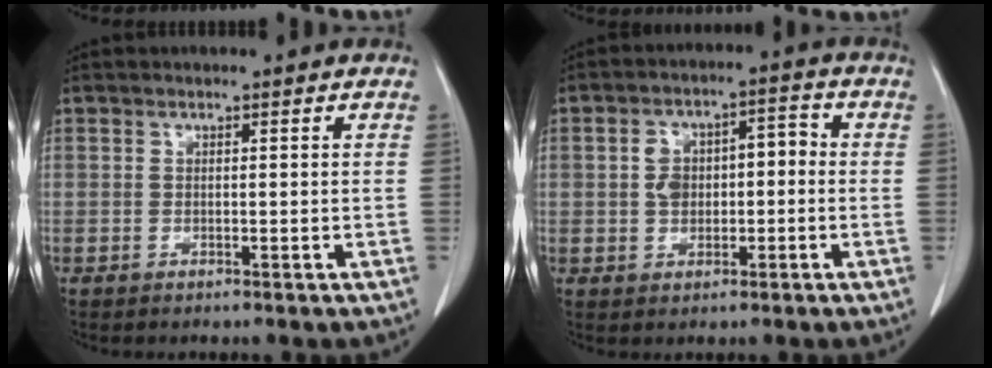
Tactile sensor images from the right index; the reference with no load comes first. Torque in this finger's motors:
{"motor_torque": [0.16, 0.00, 0.14, 0.04]}